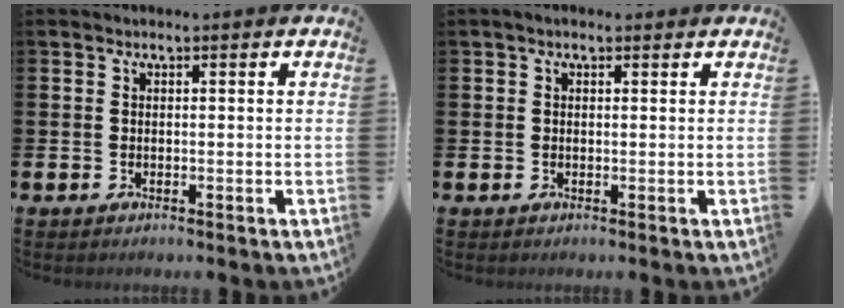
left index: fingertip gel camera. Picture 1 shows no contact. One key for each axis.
{"total": 0.9, "fx": 0.4, "fy": 0.6, "fz": 0.6, "tx": -0.011, "ty": 0.006, "tz": 0.005}